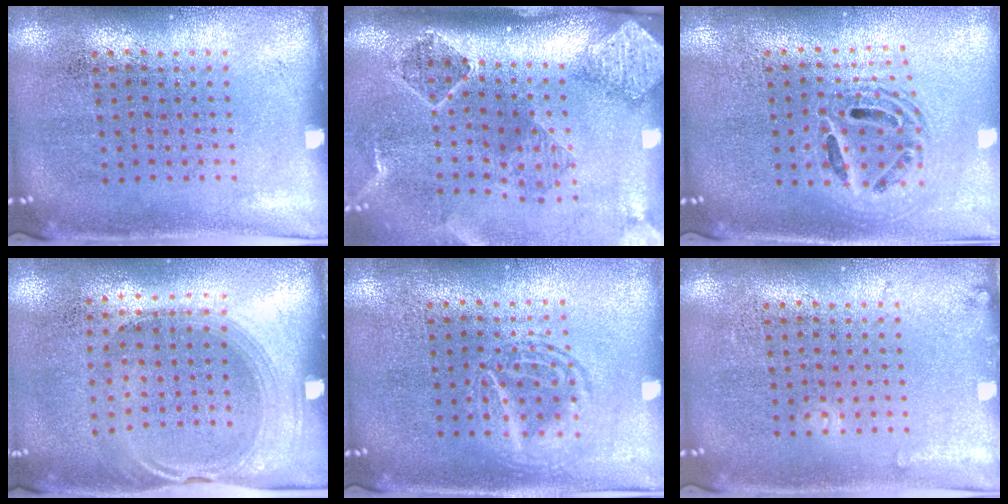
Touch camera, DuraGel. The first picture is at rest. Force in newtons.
{"total": 2.9, "press": 1.9, "slide": 2.1}
{"total": 1.8, "press": 1.5, "slide": 1.0}
{"total": 1.5, "press": 1.2, "slide": 0.8}
{"total": 2.4, "press": 2.4, "slide": 0.2}
{"total": 1.0, "press": 1.0, "slide": 0.1}